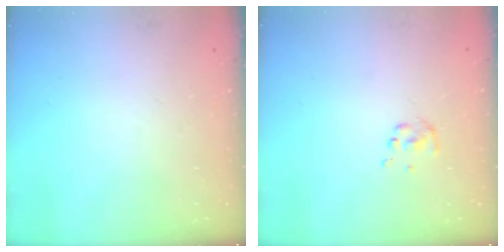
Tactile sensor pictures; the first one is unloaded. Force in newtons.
{"total": 2.3, "press": 2.3, "slide": 0.4}